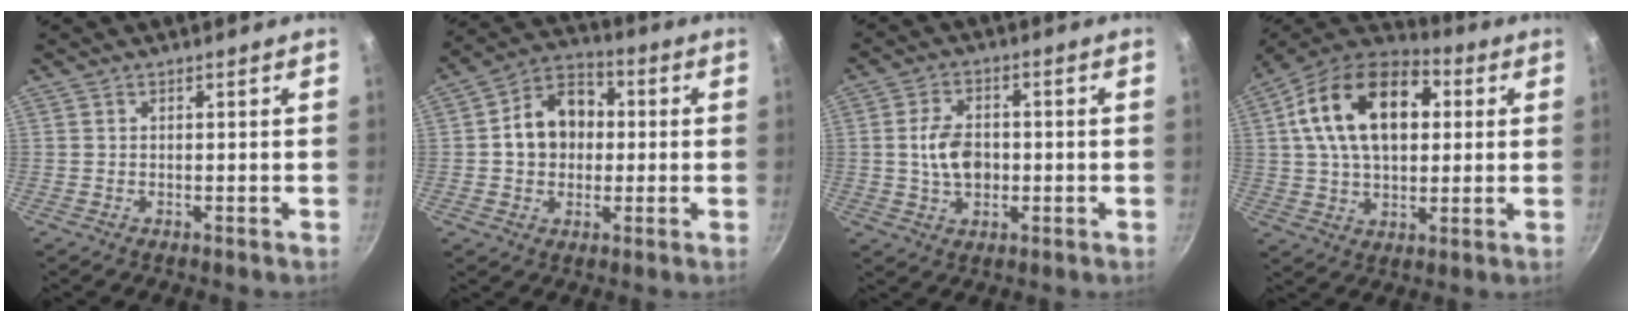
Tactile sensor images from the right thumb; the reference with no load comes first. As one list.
[{"total": 11.8, "force": [0.5, 9.3, 7.1], "torque": [-0.080, 0.024, -0.007]}, {"total": 8.0, "force": [-0.3, 5.4, 5.8], "torque": [-0.089, 0.011, -0.007]}, {"total": 21.5, "force": [4.8, 13.6, 15.9], "torque": [-0.247, 0.019, 0.064]}]